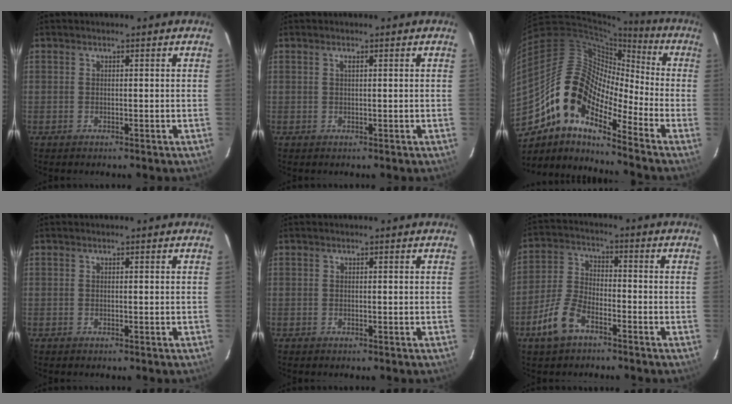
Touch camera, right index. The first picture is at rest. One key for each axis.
{"total": 0.6, "fx": 0.3, "fy": 0.0, "fz": 0.5, "tx": -0.009, "ty": 0.003, "tz": 0.004}
{"total": 15.4, "fx": -9.6, "fy": 5.8, "fz": 10.6, "tx": -0.175, "ty": 0.005, "tz": -0.197}
{"total": 0.0}
{"total": 0.0}
{"total": 9.0, "fx": -5.5, "fy": 4.2, "fz": 5.8, "tx": -0.131, "ty": 0.005, "tz": -0.108}